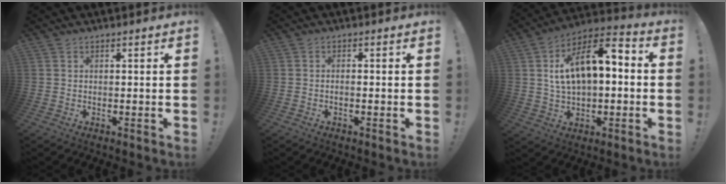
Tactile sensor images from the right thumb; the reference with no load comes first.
{"total": 1.2, "force": [-0.7, 0.2, 0.9], "torque": [-0.015, 0.003, -0.012]}
{"total": 15.1, "force": [3.0, 8.1, 12.4], "torque": [-0.196, -0.003, 0.050]}